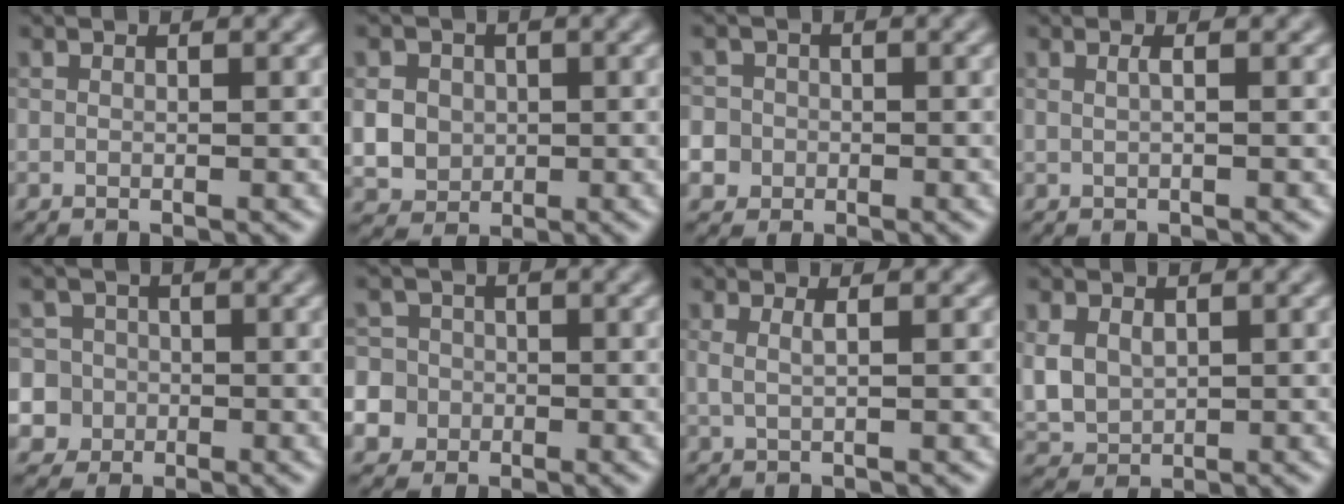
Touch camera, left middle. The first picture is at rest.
{"total": 4.2, "force": [0.2, 3.8, 1.7], "torque": [-0.039, 0.002, -0.004]}
{"total": 7.4, "force": [-2.4, 6.8, 1.9], "torque": [-0.046, -0.005, -0.079]}
{"total": 1.0, "force": [0.2, 0.3, 0.9], "torque": [-0.013, 0.004, 0.000]}
{"total": 7.3, "force": [-1.2, 7.0, 1.8], "torque": [-0.036, 0.016, -0.048]}
{"total": 11.0, "force": [-3.8, 10.0, 2.7], "torque": [-0.073, -0.005, -0.099]}
{"total": 1.4, "force": [0.5, 0.5, 1.2], "torque": [-0.019, -0.001, 0.003]}
{"total": 3.5, "force": [0.6, 2.7, 2.1], "torque": [-0.052, -0.003, 0.017]}